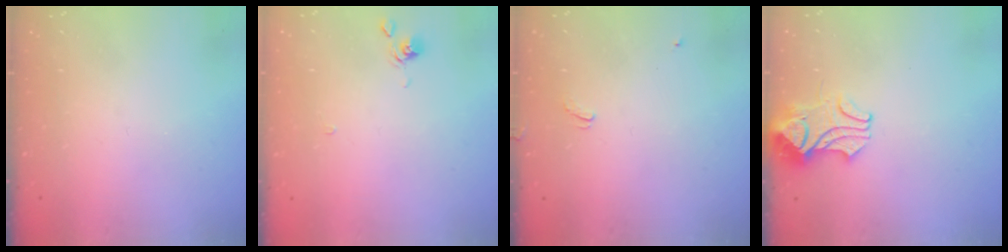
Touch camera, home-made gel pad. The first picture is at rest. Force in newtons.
{"total": 2.2, "press": 2.1, "slide": 0.4}
{"total": 2.1, "press": 2.0, "slide": 0.4}
{"total": 2.4, "press": 2.2, "slide": 0.8}